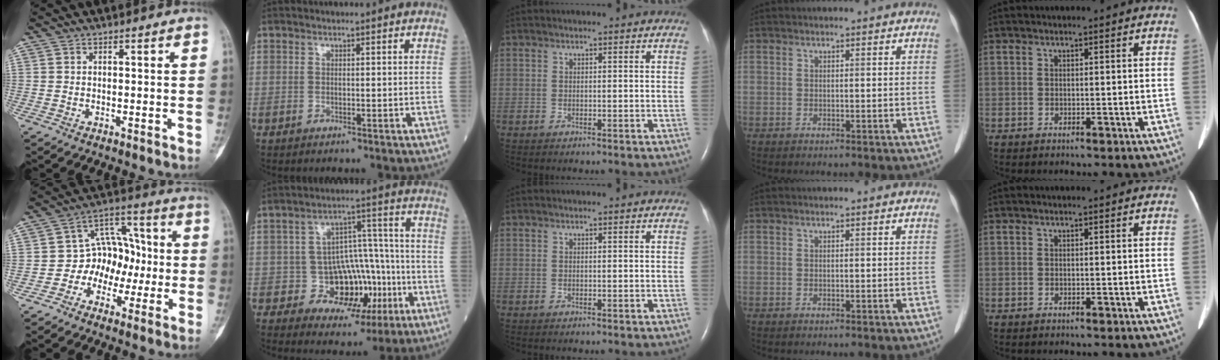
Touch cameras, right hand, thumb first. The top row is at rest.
{"thumb": {"total": 10.0, "force": [-2.3, 8.1, 5.4], "torque": [-0.033, 0.045, -0.052]}, "index": {"total": 10.0, "force": [-2.9, 8.1, 5.1], "torque": [-0.050, 0.036, -0.029]}}